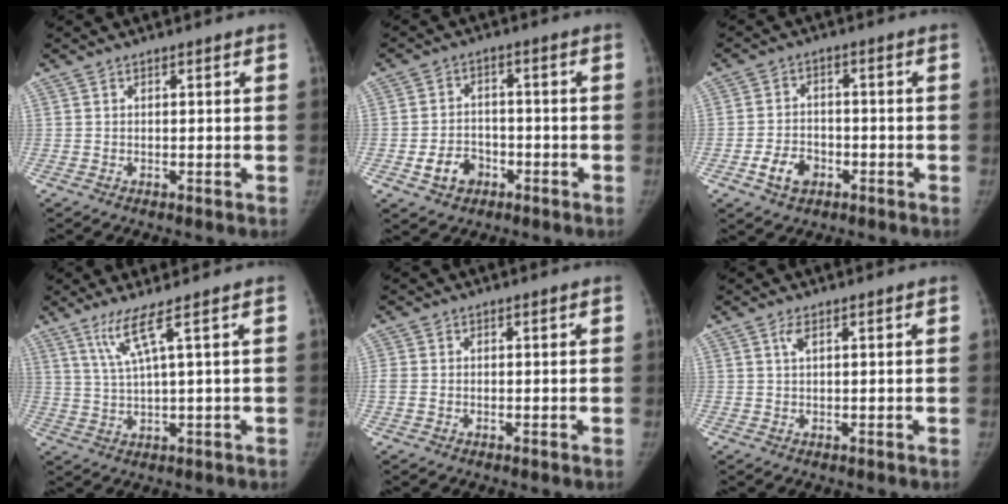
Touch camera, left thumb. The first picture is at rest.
{"total": 6.2, "force": [-2.7, 4.8, 2.8], "torque": [-0.030, 0.022, -0.039]}
{"total": 5.9, "force": [-2.7, 4.2, 3.1], "torque": [-0.043, 0.018, -0.044]}
{"total": 5.3, "force": [2.8, -1.0, 4.4], "torque": [-0.100, -0.012, 0.069]}
{"total": 1.6, "force": [-0.4, 1.2, 1.0], "torque": [-0.027, -0.002, -0.010]}
{"total": 1.4, "force": [0.7, 0.4, 1.2], "torque": [-0.030, 0.005, 0.014]}